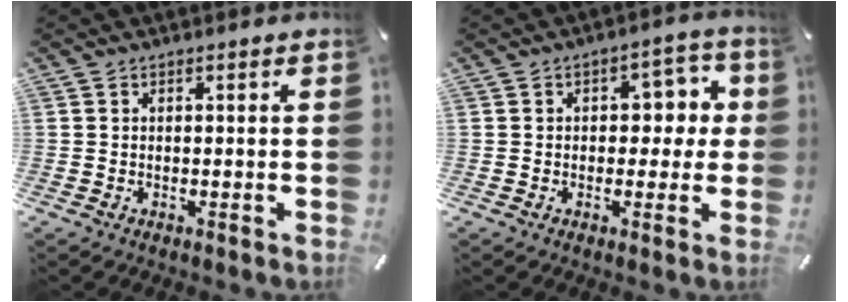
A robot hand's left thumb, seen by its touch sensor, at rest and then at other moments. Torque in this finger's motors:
{"motor_torque": [-0.13, 0.27, 0.17, 0.00, 0.01]}